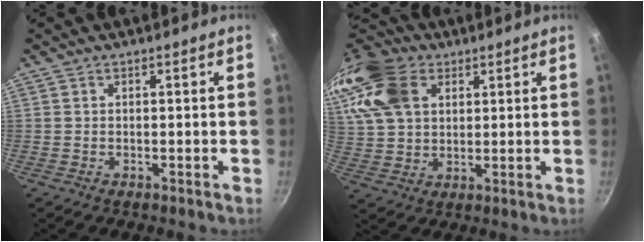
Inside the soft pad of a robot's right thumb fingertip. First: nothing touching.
{"total": 18.4, "force": [8.0, 12.7, 10.6], "torque": [-0.220, 0.001, 0.149]}